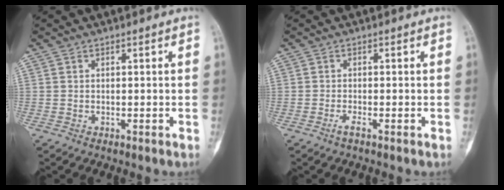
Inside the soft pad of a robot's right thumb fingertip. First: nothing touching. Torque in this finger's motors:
{"motor_torque": [0.11, -0.11, 0.18, -0.11, 0.00]}